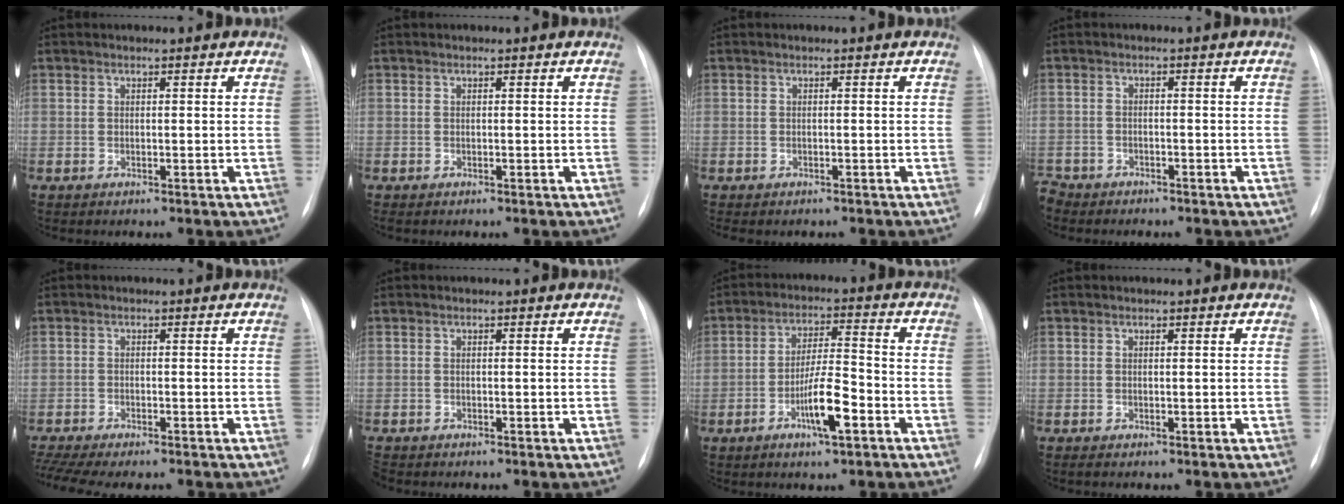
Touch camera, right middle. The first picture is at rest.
{"total": 0.0}
{"total": 3.0, "force": [-2.6, 1.3, 1.0], "torque": [-0.010, -0.003, -0.029]}
{"total": 7.1, "force": [-5.9, 3.5, 2.0], "torque": [-0.046, 0.001, -0.085]}
{"total": 10.3, "force": [-8.8, 2.3, 4.9], "torque": [-0.090, -0.001, -0.129]}
{"total": 1.3, "force": [-1.1, 0.5, 0.3], "torque": [-0.005, -0.002, -0.018]}
{"total": 7.5, "force": [-3.4, 1.2, 6.6], "torque": [-0.126, 0.003, -0.060]}
{"total": 0.0}